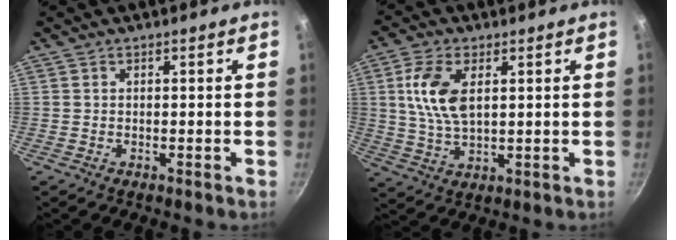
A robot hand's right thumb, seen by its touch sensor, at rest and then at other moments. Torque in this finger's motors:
{"motor_torque": [1.23, 1.70, 1.27, 0.18, 0.16]}